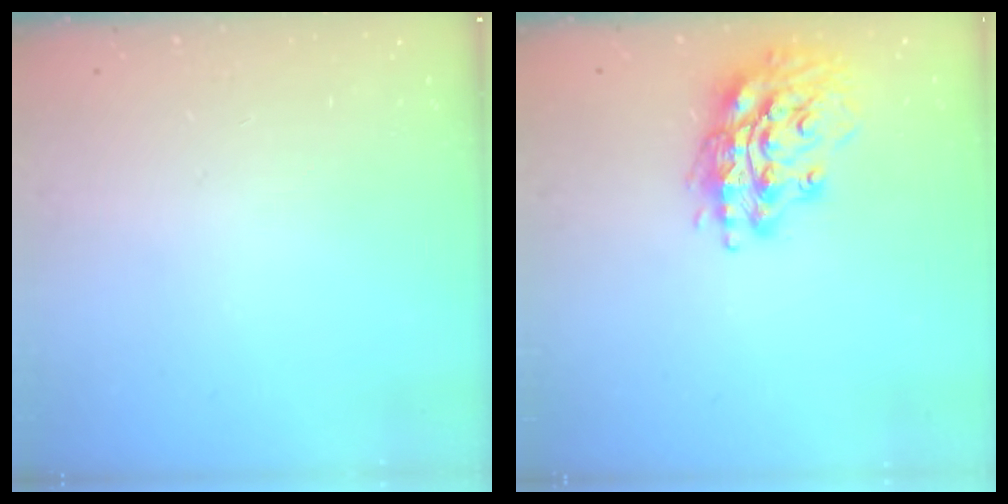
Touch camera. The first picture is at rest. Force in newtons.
{"total": 16.7, "press": 16.5, "slide": 2.3}